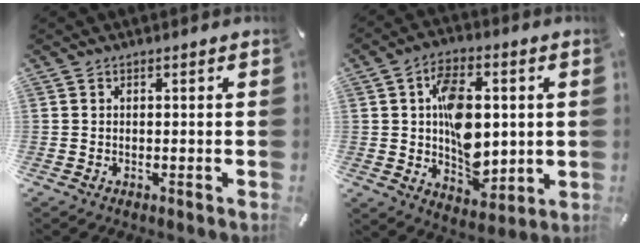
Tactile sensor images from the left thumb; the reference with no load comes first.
{"total": 14.4, "force": [1.1, 9.7, 10.6], "torque": [-0.157, 0.010, 0.023]}